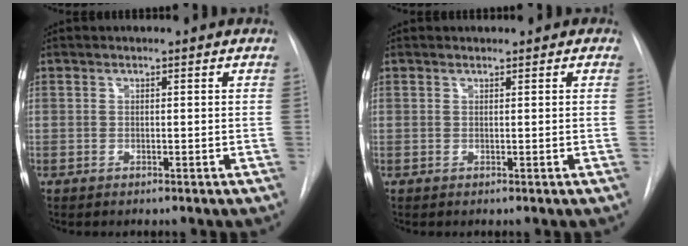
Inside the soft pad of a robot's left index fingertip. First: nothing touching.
{"total": 0.0}